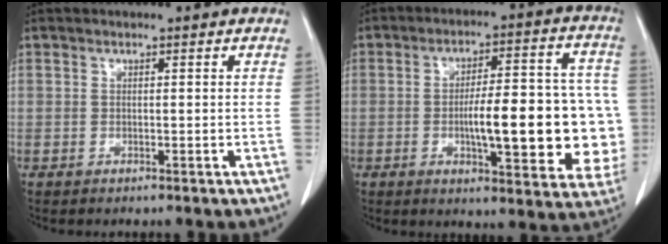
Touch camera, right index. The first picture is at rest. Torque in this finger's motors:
{"motor_torque": [1.54, -0.37, 0.86, 0.15]}